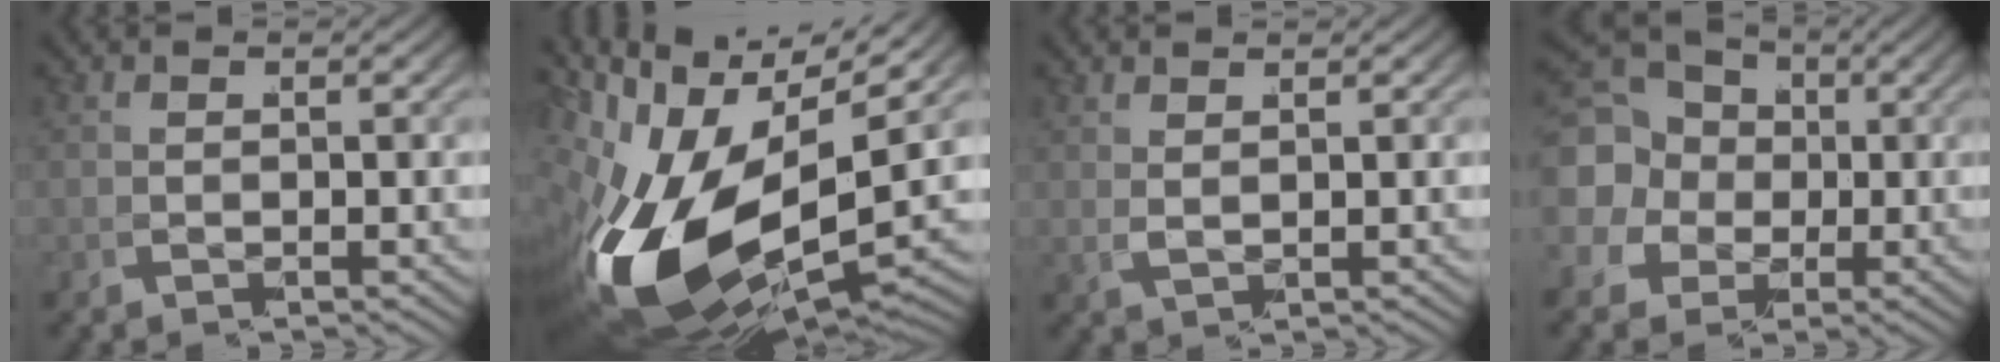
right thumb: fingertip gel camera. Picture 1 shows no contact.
{"total": 16.8, "force": [-2.4, 9.6, 13.6], "torque": [-0.277, -0.054, -0.010]}
{"total": 1.4, "force": [1.3, 0.0, 0.7], "torque": [-0.020, 0.000, 0.034]}
{"total": 9.4, "force": [1.5, 8.1, 4.6], "torque": [-0.102, -0.022, 0.034]}